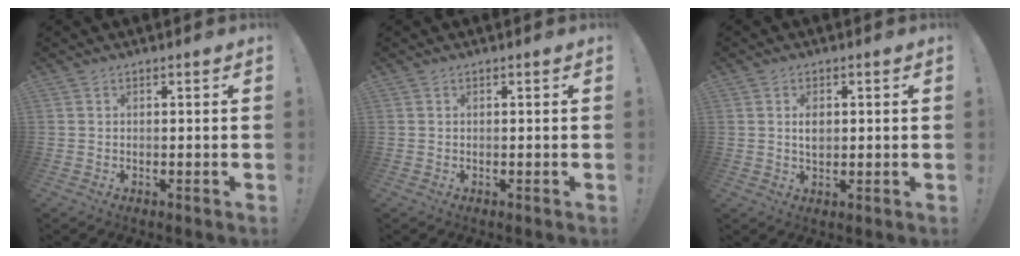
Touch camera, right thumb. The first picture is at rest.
{"total": 0.0}
{"total": 3.5, "force": [0.5, 2.0, 2.8], "torque": [-0.032, -0.004, 0.003]}